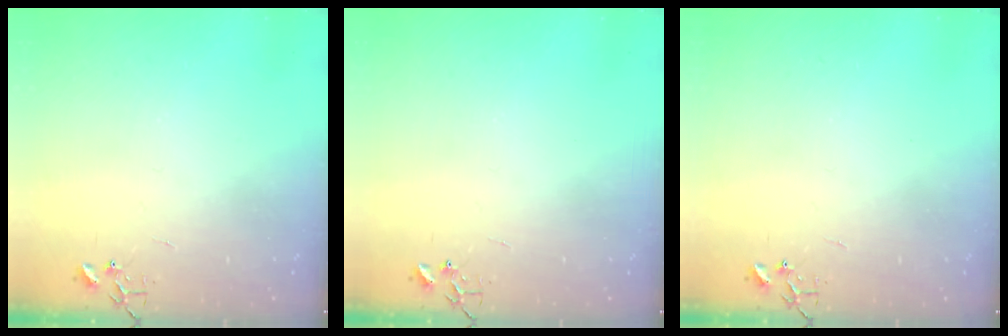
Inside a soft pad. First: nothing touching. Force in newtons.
{"total": 0.0}
{"total": 0.0}